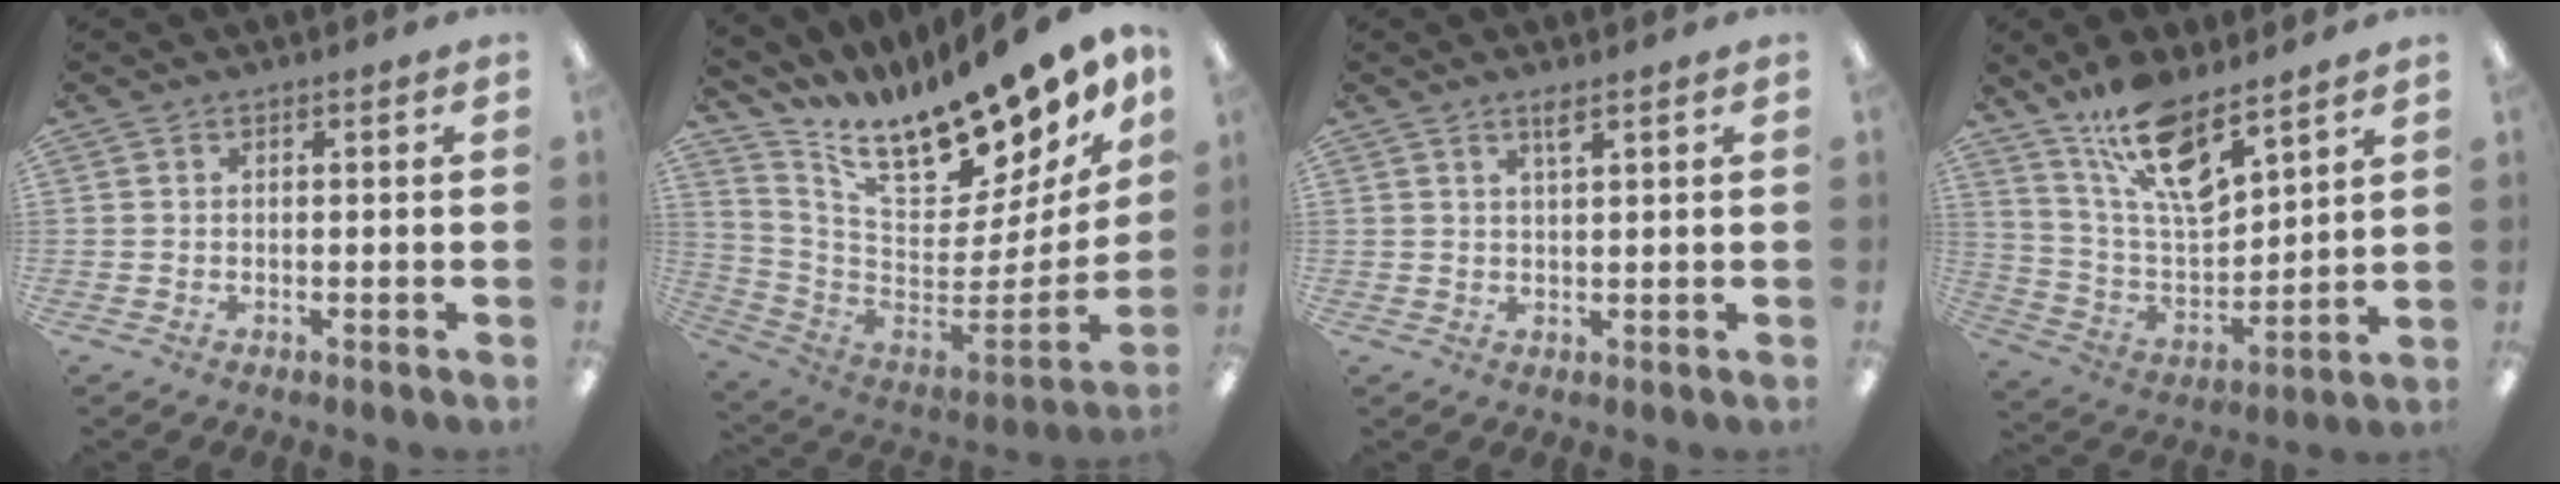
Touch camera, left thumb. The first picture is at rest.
{"total": 17.7, "force": [14.0, 5.2, 9.5], "torque": [-0.129, -0.130, 0.227]}
{"total": 2.6, "force": [1.9, 0.1, 1.7], "torque": [-0.039, 0.000, 0.034]}
{"total": 16.7, "force": [11.7, 5.8, 10.3], "torque": [-0.188, -0.065, 0.206]}